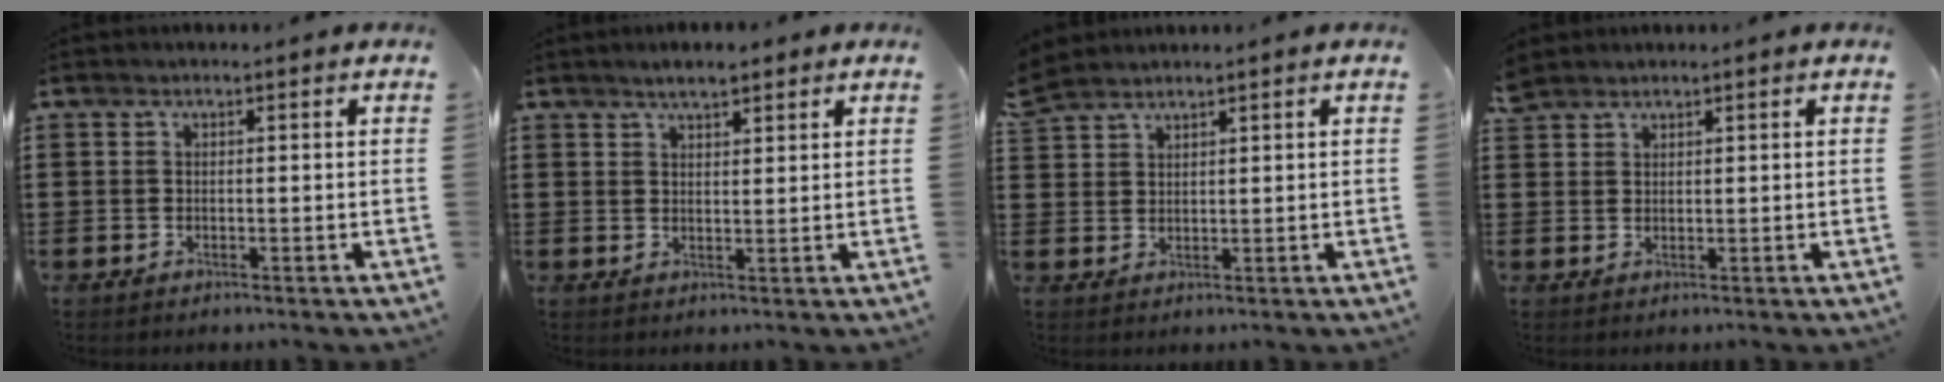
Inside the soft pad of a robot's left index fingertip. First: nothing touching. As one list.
[{"total": 2.9, "force": [2.4, 0.9, 1.4], "torque": [-0.032, 0.006, 0.042]}, {"total": 2.9, "force": [2.6, 0.9, 0.6], "torque": [-0.020, 0.000, 0.051]}, {"total": 2.3, "force": [2.1, 0.8, 0.3], "torque": [-0.011, 0.002, 0.042]}]